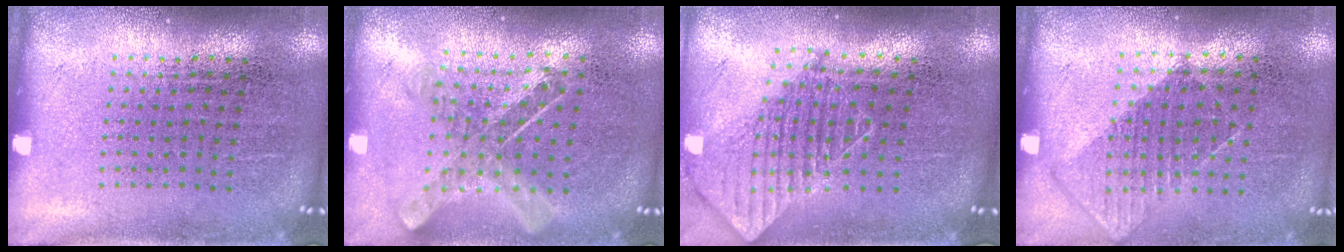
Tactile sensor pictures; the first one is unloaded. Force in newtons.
{"total": 0.9, "press": 0.9, "slide": 0.2}
{"total": 1.8, "press": 1.4, "slide": 1.0}
{"total": 0.8, "press": 0.7, "slide": 0.4}